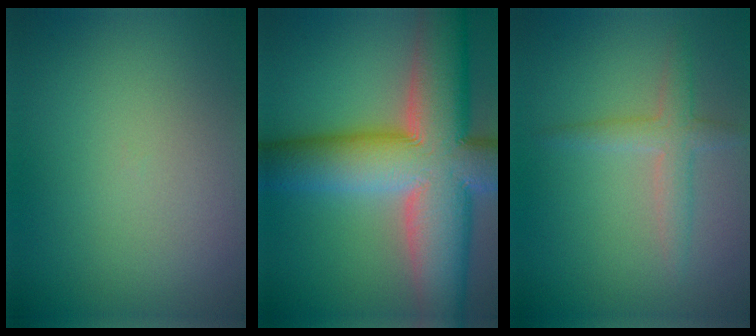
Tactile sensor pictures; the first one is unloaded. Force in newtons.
{"total": 15.3, "press": 15.3, "slide": 0.8}
{"total": 2.3, "press": 2.3, "slide": 0.0}